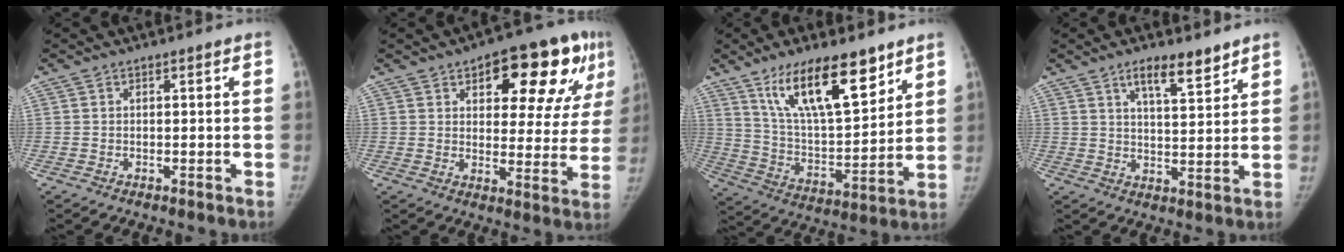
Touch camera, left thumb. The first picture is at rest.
{"total": 19.1, "force": [9.1, 8.3, 14.6], "torque": [-0.147, -0.015, 0.122]}
{"total": 18.6, "force": [11.6, 6.4, 13.0], "torque": [-0.186, -0.059, 0.217]}
{"total": 7.4, "force": [5.3, 2.1, 4.7], "torque": [-0.061, -0.038, 0.088]}